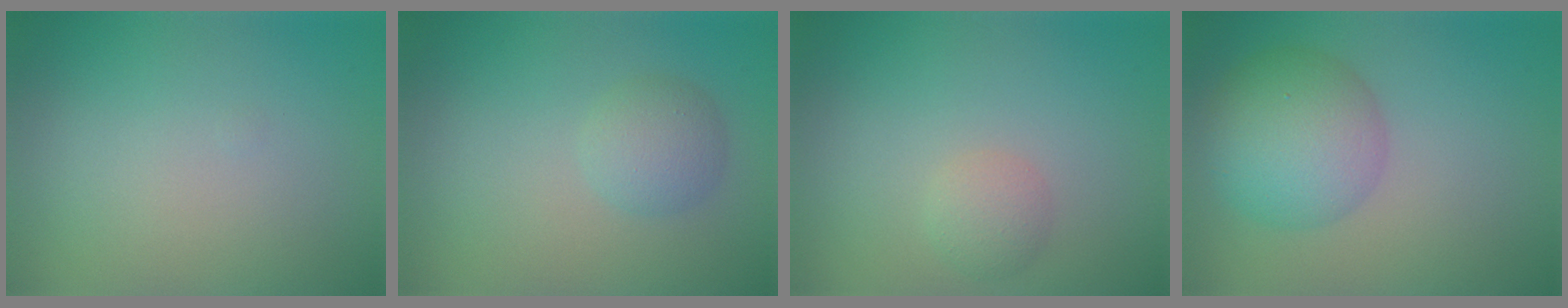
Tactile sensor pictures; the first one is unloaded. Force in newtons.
{"total": 2.5, "press": 2.5, "slide": 0.1}
{"total": 1.7, "press": 1.7, "slide": 0.2}
{"total": 5.9, "press": 5.8, "slide": 0.2}